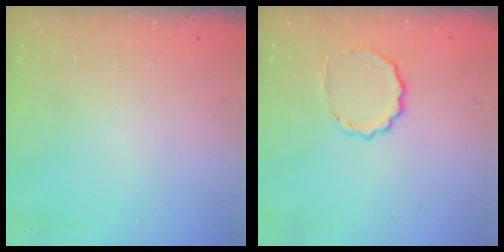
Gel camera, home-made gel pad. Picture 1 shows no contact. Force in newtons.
{"total": 6.7, "press": 6.5, "slide": 1.7}